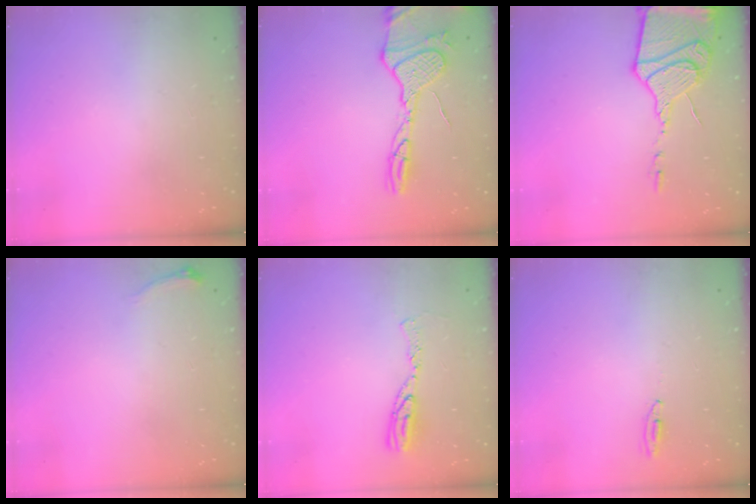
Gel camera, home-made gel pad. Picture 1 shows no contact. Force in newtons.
{"total": 16.0, "press": 15.9, "slide": 1.6}
{"total": 16.9, "press": 16.8, "slide": 1.6}
{"total": 4.5, "press": 4.3, "slide": 1.1}
{"total": 8.2, "press": 8.1, "slide": 0.7}
{"total": 2.7, "press": 2.5, "slide": 1.0}